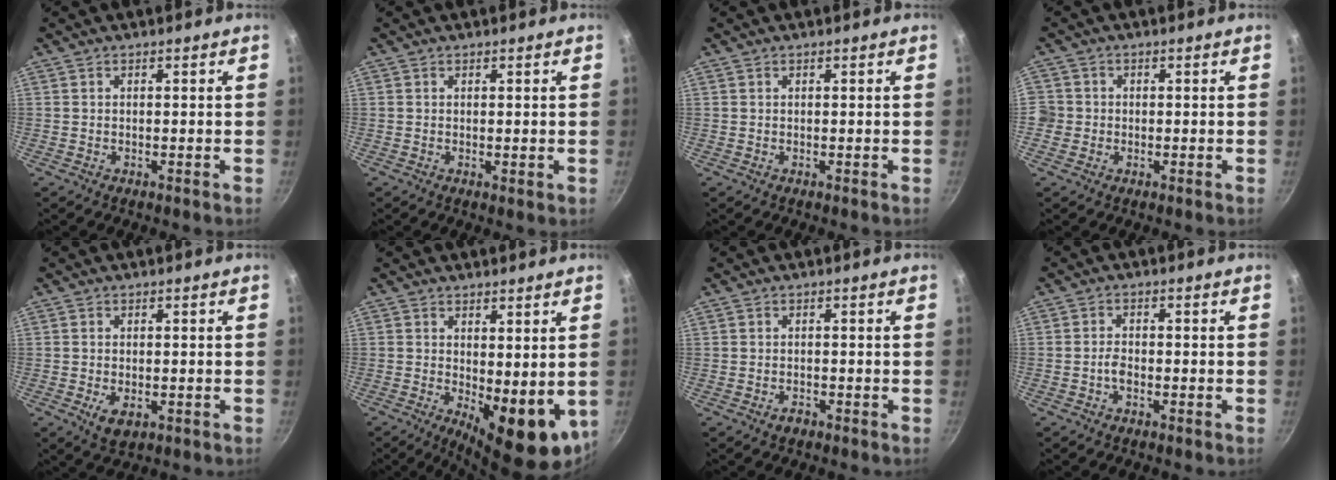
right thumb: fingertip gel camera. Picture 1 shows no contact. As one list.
[{"total": 0.7, "force": [0.3, 0.3, 0.5], "torque": [-0.006, -0.008, 0.002]}, {"total": 0.0}, {"total": 3.6, "force": [-0.8, 3.4, 0.7], "torque": [0.002, 0.012, -0.017]}, {"total": 4.0, "force": [-1.1, 2.4, 3.0], "torque": [-0.046, -0.008, -0.013]}, {"total": 11.4, "force": [-0.2, 4.9, 10.2], "torque": [-0.111, -0.016, 0.011]}, {"total": 1.5, "force": [-0.9, 1.0, 0.7], "torque": [-0.007, 0.008, -0.014]}, {"total": 2.0, "force": [-0.9, 1.3, 1.3], "torque": [-0.019, 0.014, -0.018]}]